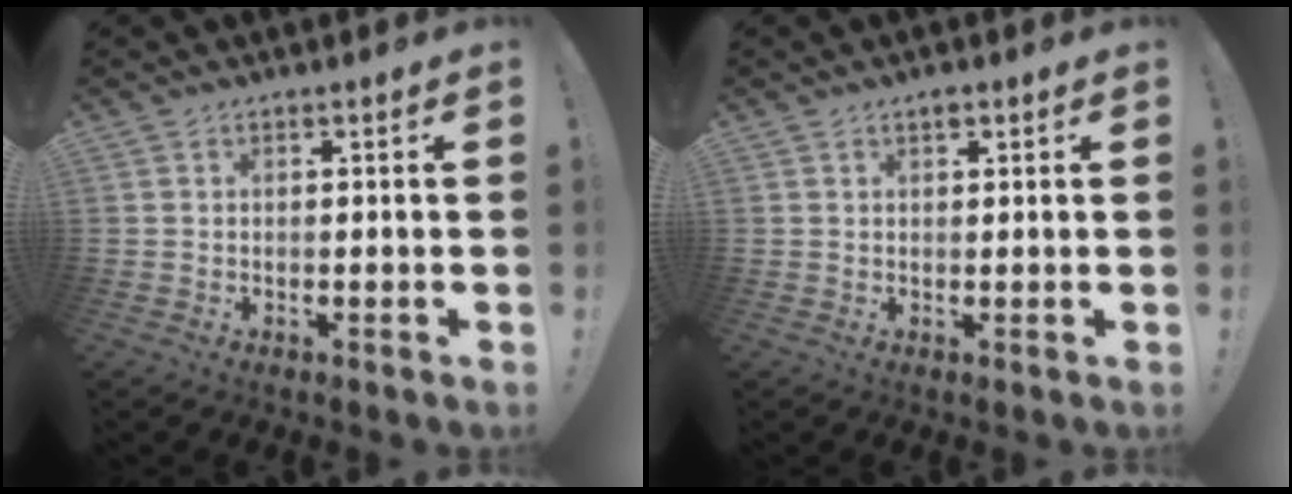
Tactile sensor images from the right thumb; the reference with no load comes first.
{"total": 1.3, "force": [1.0, 0.6, 0.7], "torque": [-0.006, -0.005, 0.017]}